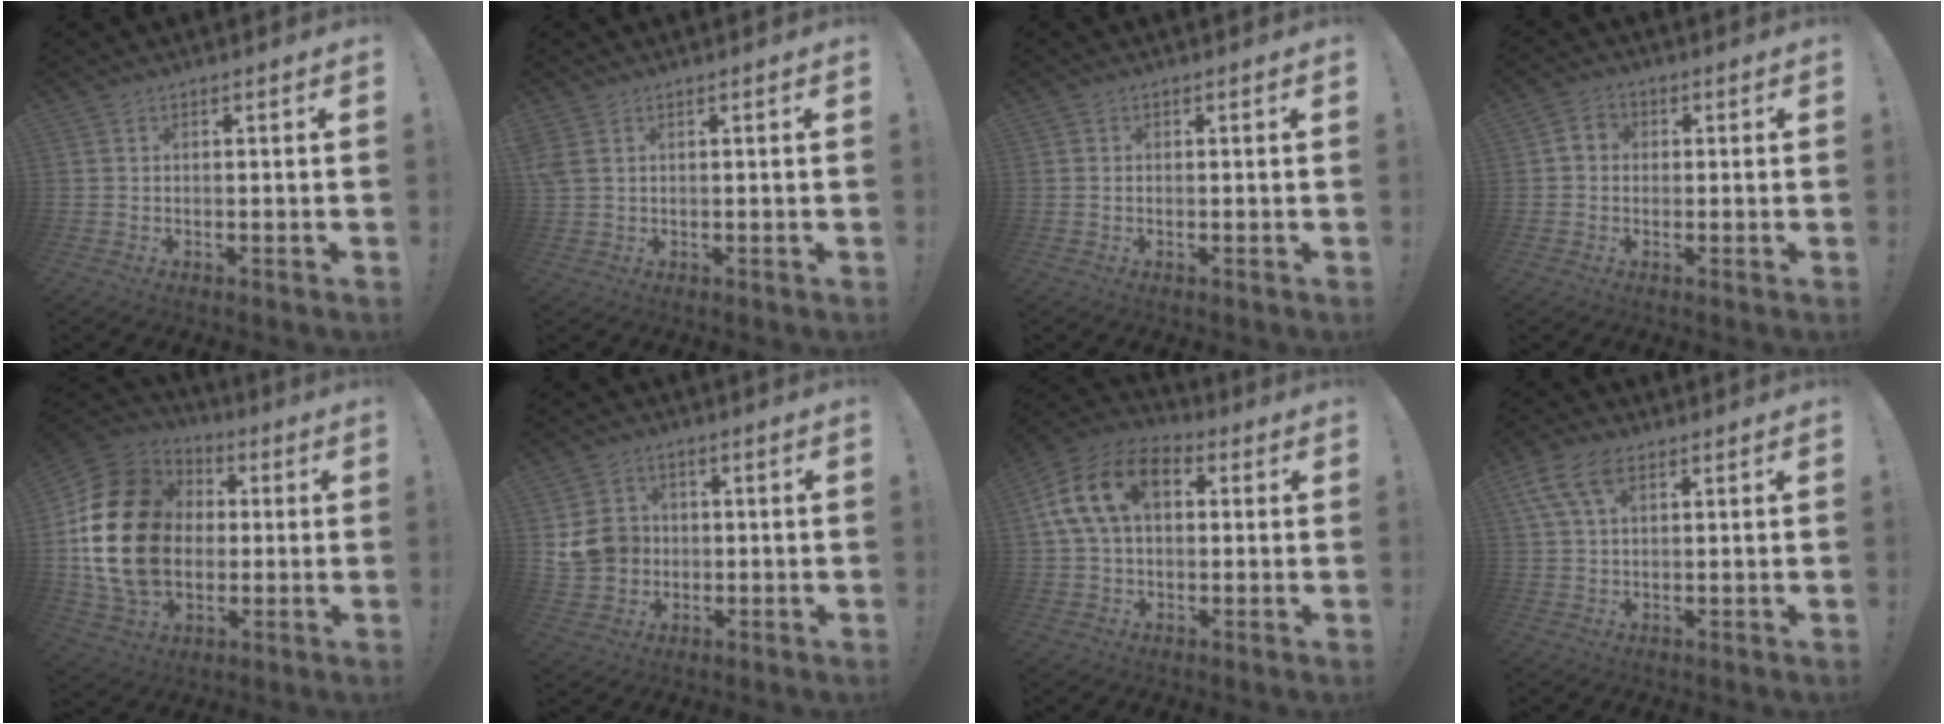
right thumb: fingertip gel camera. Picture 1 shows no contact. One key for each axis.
{"total": 3.0, "fx": 1.1, "fy": 1.6, "fz": 2.3, "tx": -0.052, "ty": 0.001, "tz": 0.022}
{"total": 0.0}
{"total": 3.9, "fx": 0.0, "fy": 3.5, "fz": 1.7, "tx": -0.026, "ty": 0.013, "tz": 0.001}
{"total": 24.9, "fx": 0.9, "fy": 18.8, "fz": 16.3, "tx": -0.298, "ty": 0.010, "tz": 0.033}
{"total": 9.8, "fx": 0.5, "fy": 9.2, "fz": 3.6, "tx": -0.056, "ty": 0.003, "tz": 0.016}
{"total": 16.4, "fx": 4.9, "fy": 10.5, "fz": 11.5, "tx": -0.210, "ty": 0.006, "tz": 0.089}
{"total": 9.3, "fx": 4.3, "fy": 5.1, "fz": 6.5, "tx": -0.118, "ty": -0.003, "tz": 0.082}